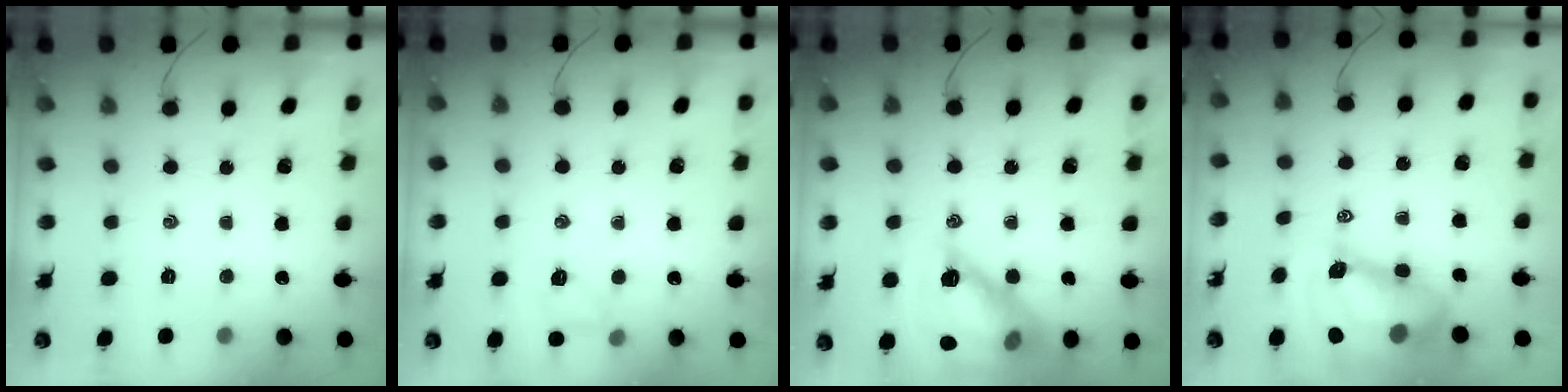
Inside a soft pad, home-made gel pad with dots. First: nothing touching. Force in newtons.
{"total": 6.1, "press": 6.0, "slide": 1.4}
{"total": 16.4, "press": 16.4, "slide": 1.2}
{"total": 12.9, "press": 12.3, "slide": 4.0}